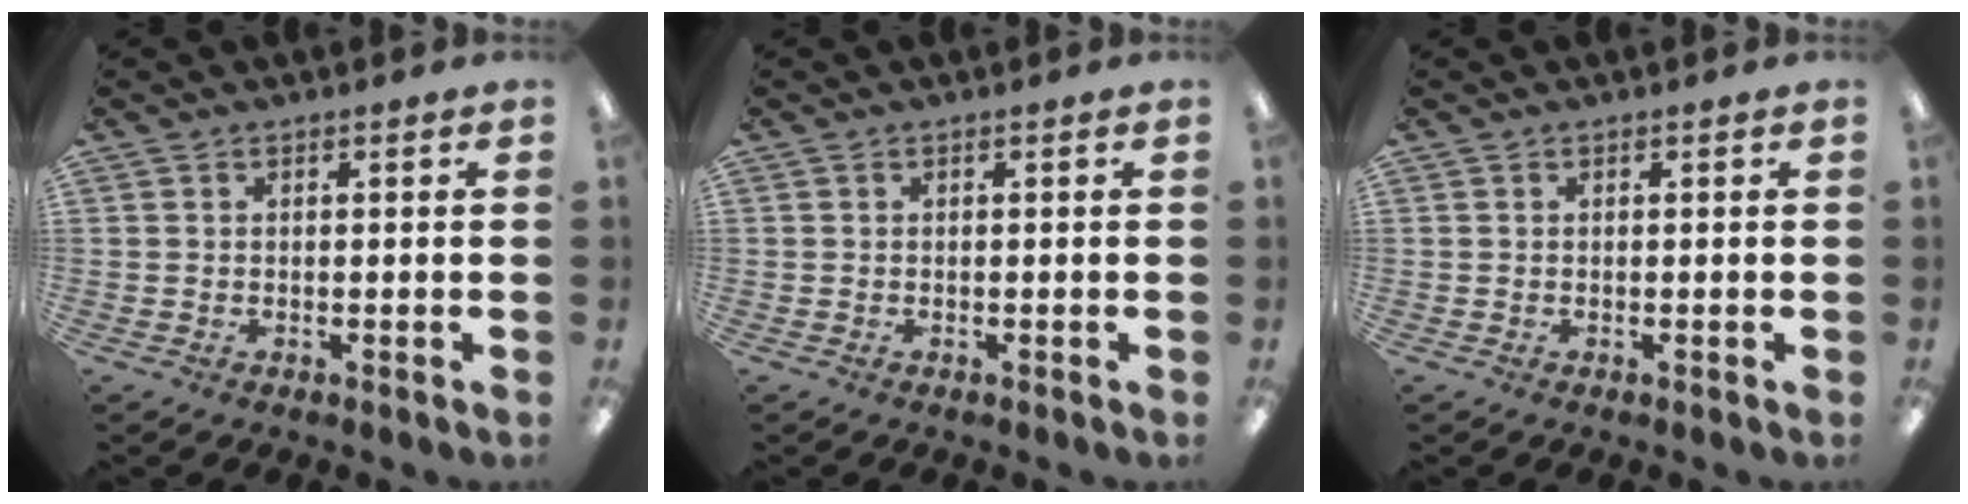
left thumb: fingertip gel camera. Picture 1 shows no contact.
{"total": 0.0}
{"total": 0.0}